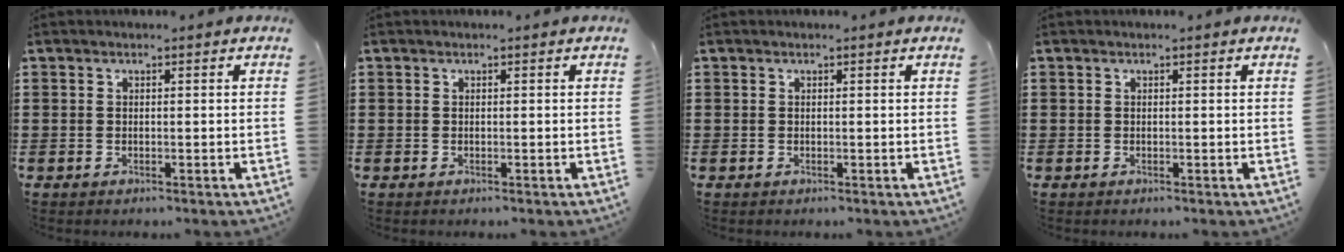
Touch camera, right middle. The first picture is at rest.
{"total": 0.0}
{"total": 0.0}
{"total": 0.0}